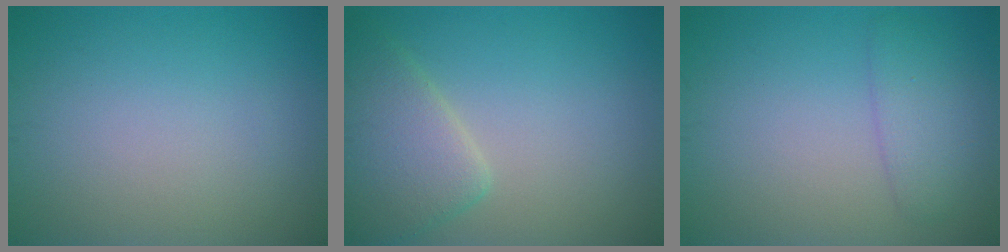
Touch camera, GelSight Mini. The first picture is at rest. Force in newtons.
{"total": 4.5, "press": 4.5, "slide": 0.3}
{"total": 2.7, "press": 2.7, "slide": 0.2}